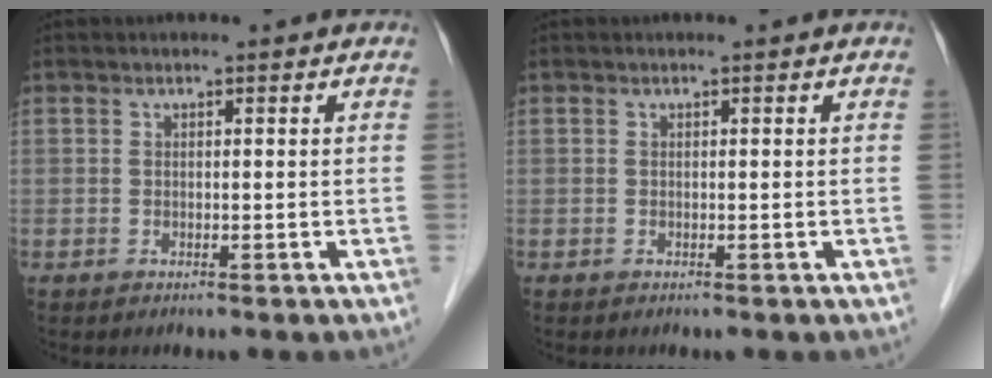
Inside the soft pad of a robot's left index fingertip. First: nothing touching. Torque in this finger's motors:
{"motor_torque": [0.00, 0.00, 0.00, 0.00]}